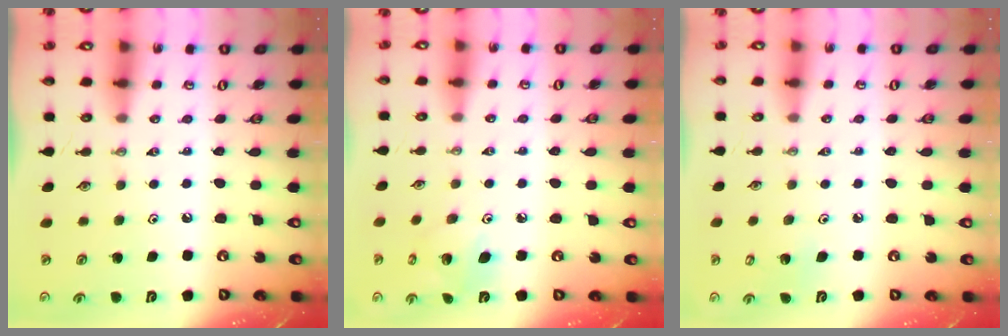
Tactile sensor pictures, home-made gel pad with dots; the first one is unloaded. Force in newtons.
{"total": 7.8, "press": 7.8, "slide": 0.3}
{"total": 3.6, "press": 3.5, "slide": 0.3}